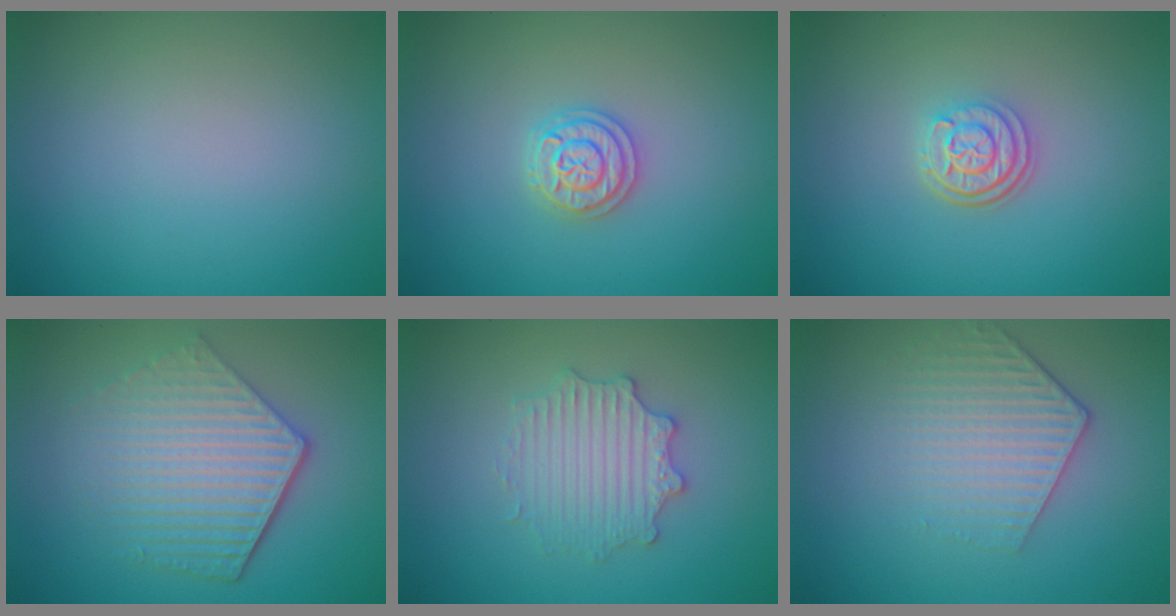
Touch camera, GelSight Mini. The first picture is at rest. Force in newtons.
{"total": 2.3, "press": 2.3, "slide": 0.5}
{"total": 3.1, "press": 2.4, "slide": 2.0}
{"total": 6.0, "press": 4.4, "slide": 4.1}
{"total": 3.0, "press": 2.9, "slide": 0.4}
{"total": 3.5, "press": 2.9, "slide": 2.0}